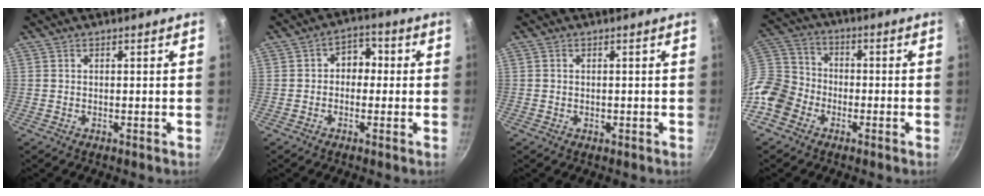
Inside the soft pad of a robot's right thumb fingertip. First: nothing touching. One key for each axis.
{"total": 5.5, "fx": 0.0, "fy": 4.4, "fz": 3.2, "tx": -0.002, "ty": 0.015, "tz": -0.010}
{"total": 0.9, "fx": -0.1, "fy": 0.7, "fz": 0.5, "tx": -0.005, "ty": 0.002, "tz": -0.002}
{"total": 11.3, "fx": -5.1, "fy": 8.8, "fz": 4.8, "tx": -0.070, "ty": 0.047, "tz": -0.117}